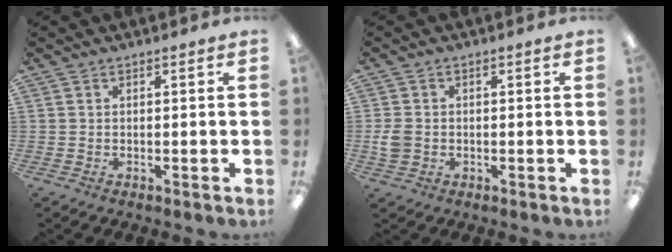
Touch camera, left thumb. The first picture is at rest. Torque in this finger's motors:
{"motor_torque": [-0.23, 0.18, 0.35, -0.29, 0.05]}